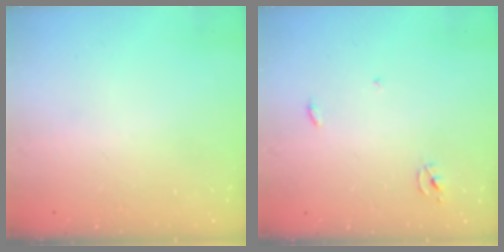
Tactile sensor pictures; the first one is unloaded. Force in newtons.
{"total": 2.3, "press": 2.3, "slide": 0.1}